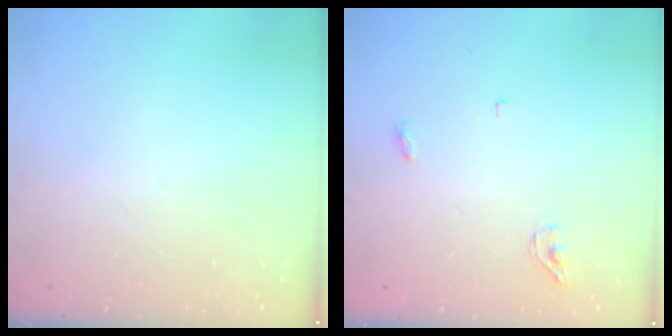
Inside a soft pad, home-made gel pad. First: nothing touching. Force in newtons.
{"total": 3.6, "press": 3.5, "slide": 0.9}